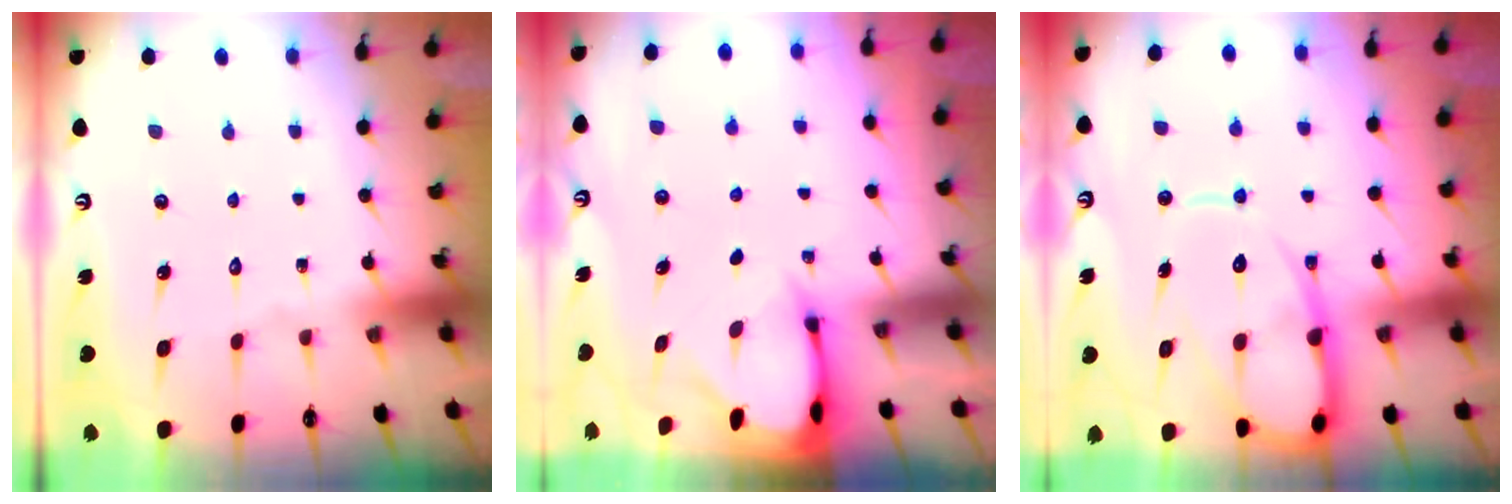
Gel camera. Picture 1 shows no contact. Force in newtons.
{"total": 2.5, "press": 2.5, "slide": 0.0}
{"total": 14.1, "press": 14.0, "slide": 1.4}